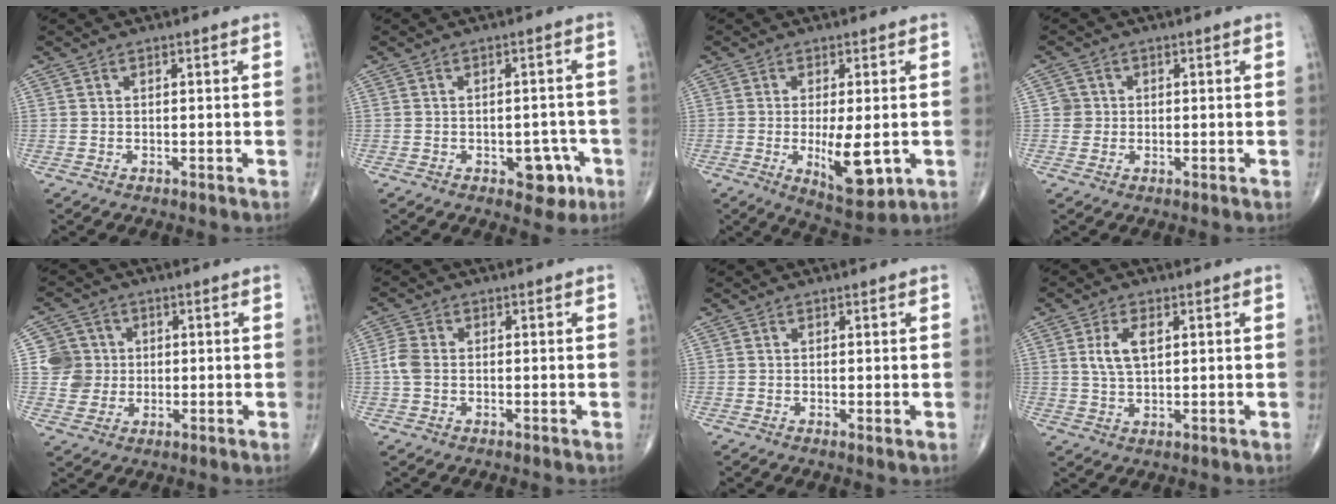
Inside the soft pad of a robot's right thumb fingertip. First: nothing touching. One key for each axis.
{"total": 5.8, "fx": -2.5, "fy": 3.3, "fz": 4.0, "tx": -0.020, "ty": 0.013, "tz": -0.028}
{"total": 9.6, "fx": -1.7, "fy": 3.4, "fz": 8.8, "tx": -0.129, "ty": -0.022, "tz": -0.018}
{"total": 2.7, "fx": 0.1, "fy": 2.7, "fz": 0.1, "tx": 0.020, "ty": 0.006, "tz": -0.001}
{"total": 6.9, "fx": 0.6, "fy": 6.8, "fz": 1.0, "tx": 0.013, "ty": 0.006, "tz": 0.009}
{"total": 3.6, "fx": -0.3, "fy": 2.6, "fz": 2.4, "tx": -0.061, "ty": 0.006, "tz": -0.013}
{"total": 0.8, "fx": 0.0, "fy": 0.2, "fz": 0.8, "tx": -0.013, "ty": -0.005, "tz": -0.003}
{"total": 5.5, "fx": 1.5, "fy": 2.8, "fz": 4.5, "tx": -0.087, "ty": -0.001, "tz": 0.029}